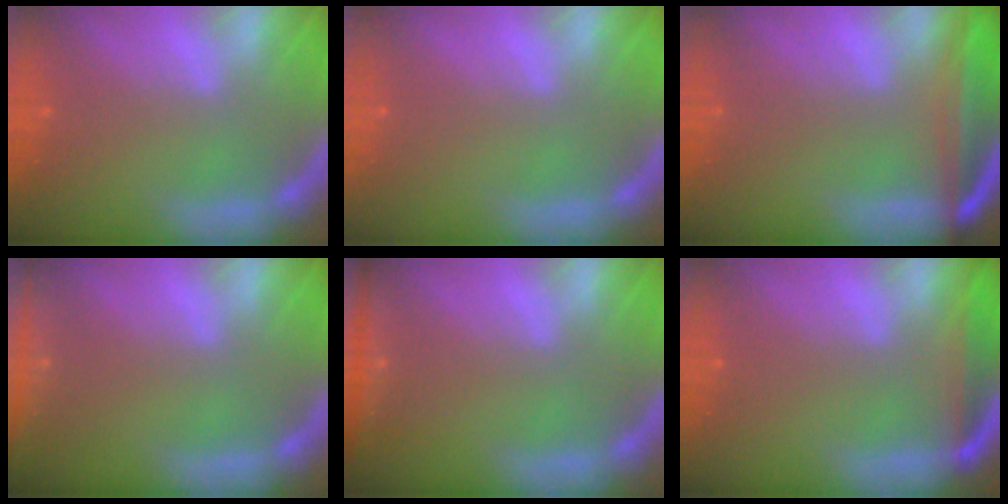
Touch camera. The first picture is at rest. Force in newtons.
{"total": 0.0}
{"total": 7.6}
{"total": 6.9}
{"total": 2.4}
{"total": 3.4}